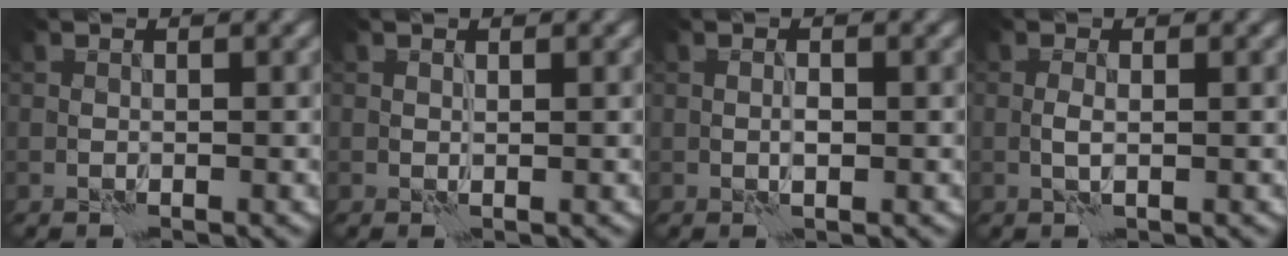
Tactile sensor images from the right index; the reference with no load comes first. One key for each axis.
{"total": 0.5, "fx": 0.5, "fy": -0.1, "fz": 0.1, "tx": -0.001, "ty": -0.004, "tz": 0.009}
{"total": 0.8, "fx": 0.2, "fy": 0.1, "fz": 0.7, "tx": -0.015, "ty": -0.001, "tz": 0.004}
{"total": 0.9, "fx": 0.2, "fy": 0.1, "fz": 0.9, "tx": -0.020, "ty": -0.002, "tz": 0.001}